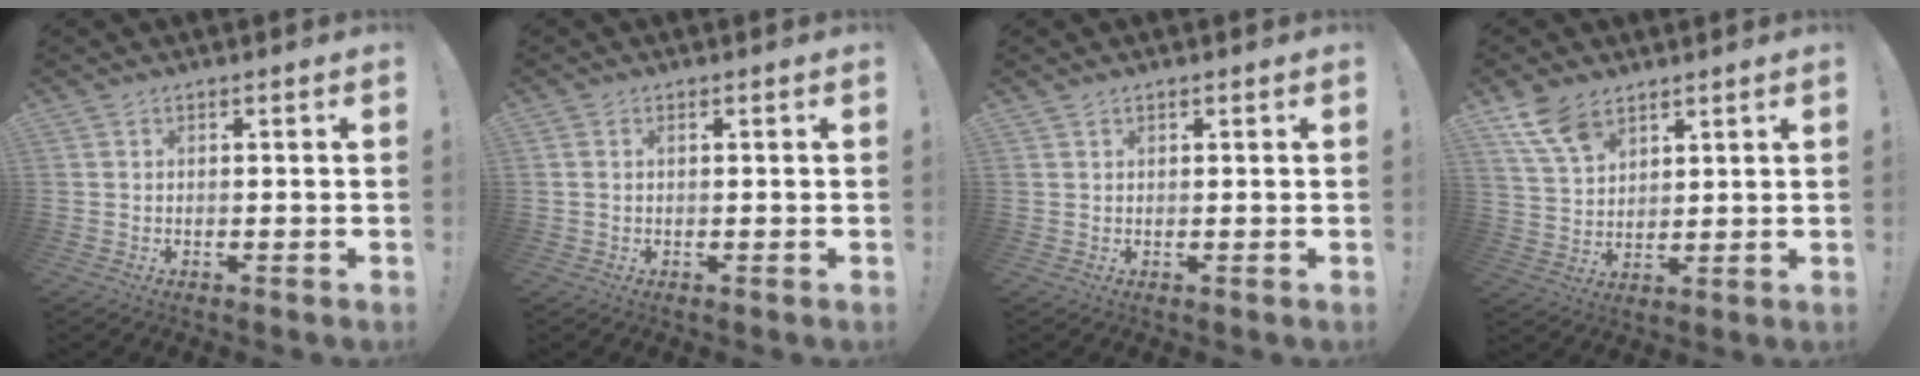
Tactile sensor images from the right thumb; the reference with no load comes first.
{"total": 0.9, "force": [0.5, 0.5, 0.6], "torque": [-0.018, 0.003, 0.011]}
{"total": 0.8, "force": [0.7, 0.3, 0.1], "torque": [0.006, -0.004, 0.012]}
{"total": 10.0, "force": [6.6, 5.6, 4.9], "torque": [-0.094, -0.029, 0.130]}